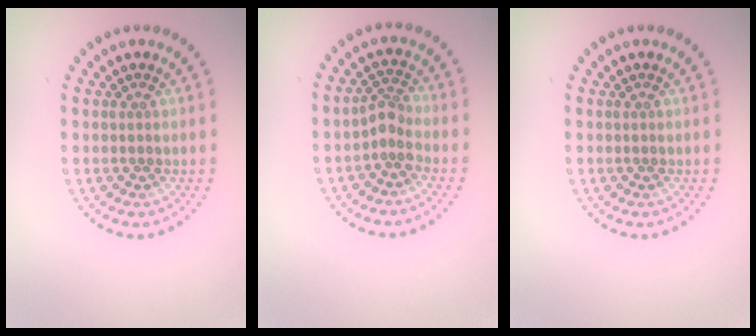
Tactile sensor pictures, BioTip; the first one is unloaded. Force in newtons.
{"total": 2.0, "press": 1.5, "slide": 1.3}
{"total": 0.0}